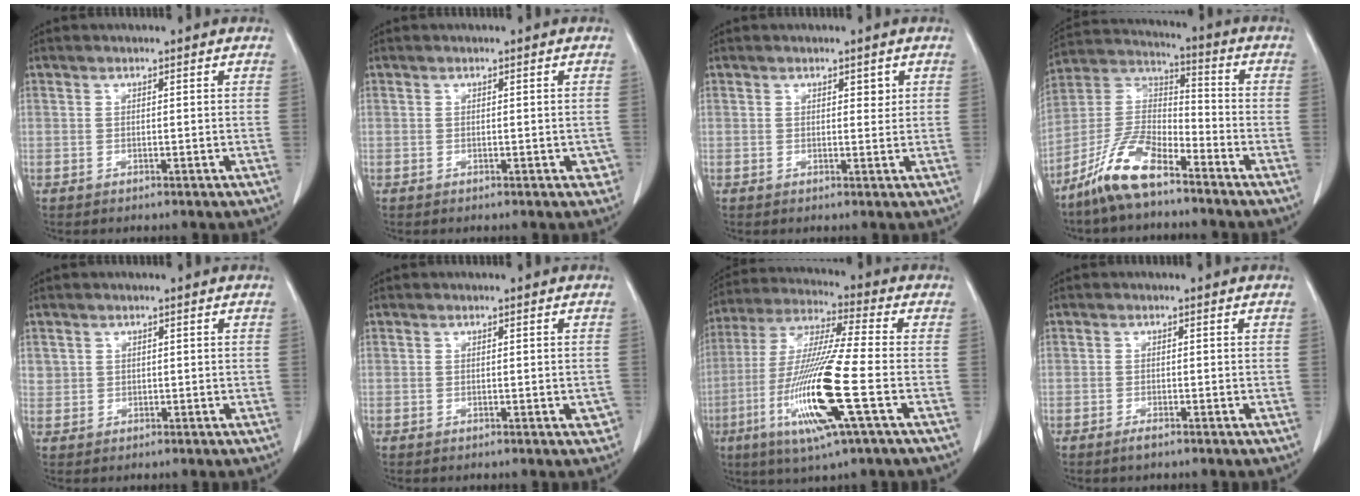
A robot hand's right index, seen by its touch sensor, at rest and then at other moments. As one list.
[{"total": 1.5, "force": [-0.3, 0.8, 1.3], "torque": [-0.003, 0.002, -0.003]}, {"total": 1.3, "force": [0.6, 0.6, 0.9], "torque": [-0.010, -0.003, 0.008]}, {"total": 11.0, "force": [-8.2, 3.2, 6.6], "torque": [-0.144, 0.011, -0.163]}, {"total": 1.5, "force": [0.6, 1.3, 0.1], "torque": [0.015, 0.003, 0.006]}, {"total": 1.2, "force": [-0.3, 0.4, 1.1], "torque": [-0.008, 0.000, -0.002]}, {"total": 16.9, "force": [-5.2, 0.1, 16.1], "torque": [-0.333, -0.020, -0.103]}, {"total": 1.0, "force": [-0.8, 0.1, 0.6], "torque": [-0.015, -0.002, -0.014]}]